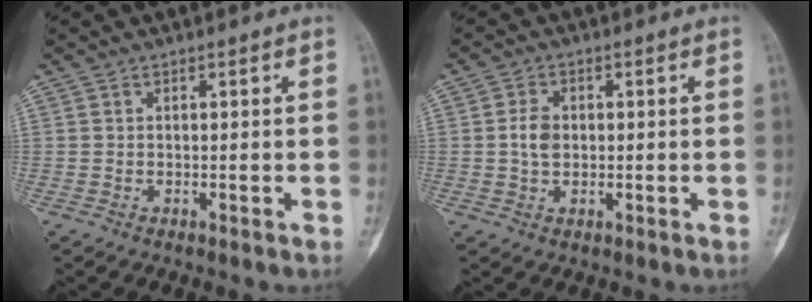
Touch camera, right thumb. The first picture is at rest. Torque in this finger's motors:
{"motor_torque": [0.10, 1.10, 0.22, -0.19, -0.01]}